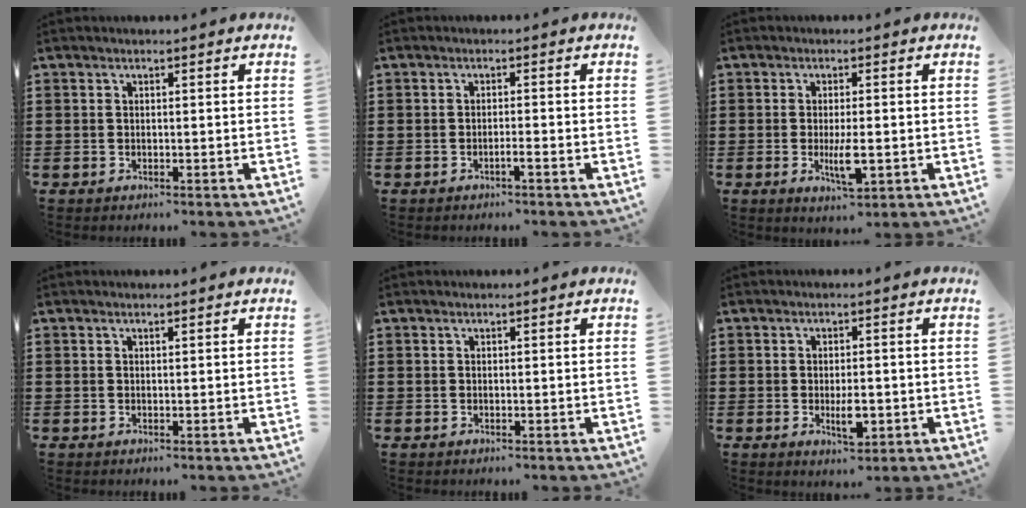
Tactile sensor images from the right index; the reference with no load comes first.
{"total": 1.4, "force": [-1.0, -0.2, 1.0], "torque": [-0.018, -0.007, -0.017]}
{"total": 5.1, "force": [-1.1, 1.4, 4.8], "torque": [-0.101, -0.012, -0.023]}
{"total": 0.0}
{"total": 0.0}
{"total": 4.0, "force": [-0.9, 1.6, 3.6], "torque": [-0.069, 0.001, -0.017]}